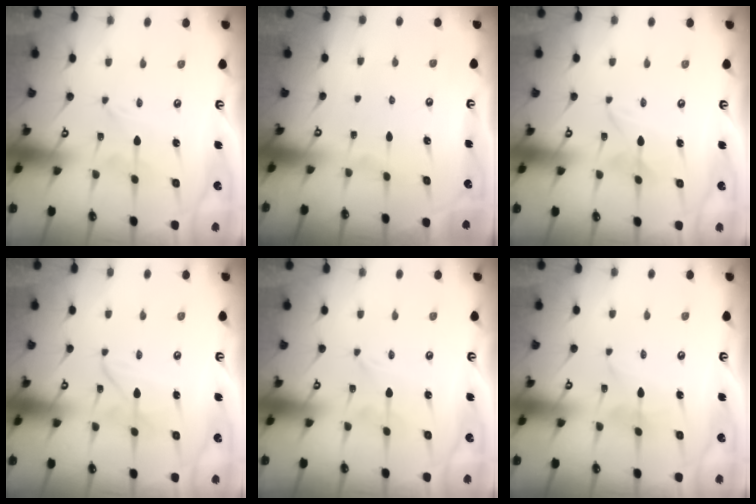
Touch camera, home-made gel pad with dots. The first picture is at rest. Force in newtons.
{"total": 0.0}
{"total": 1.5, "press": 1.5, "slide": 0.2}
{"total": 2.3, "press": 2.3, "slide": 0.2}
{"total": 0.0}
{"total": 2.6, "press": 2.6, "slide": 0.4}